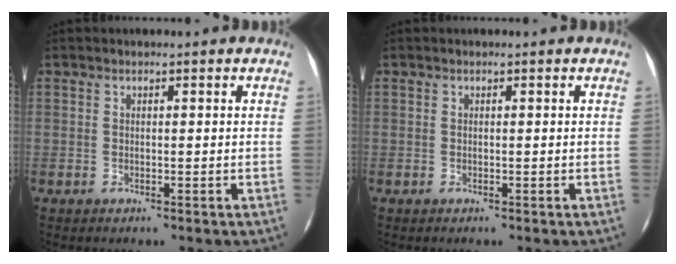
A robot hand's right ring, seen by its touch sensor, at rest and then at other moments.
{"total": 0.0}